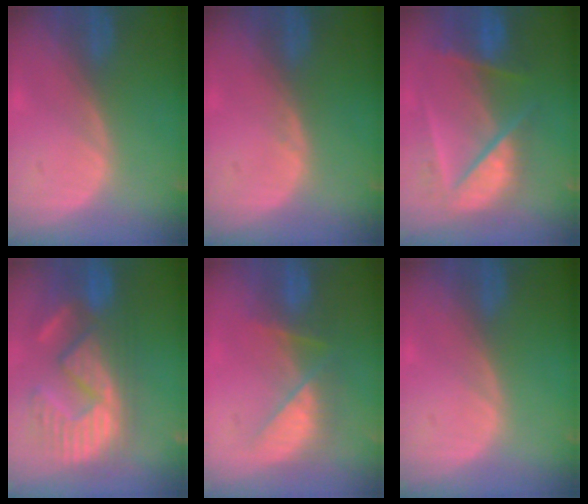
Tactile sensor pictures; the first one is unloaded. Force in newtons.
{"total": 0.5, "press": 0.5, "slide": 0.0}
{"total": 9.8, "press": 8.3, "slide": 5.2}
{"total": 12.6, "press": 11.8, "slide": 4.4}
{"total": 7.2, "press": 6.9, "slide": 2.1}
{"total": 0.0}